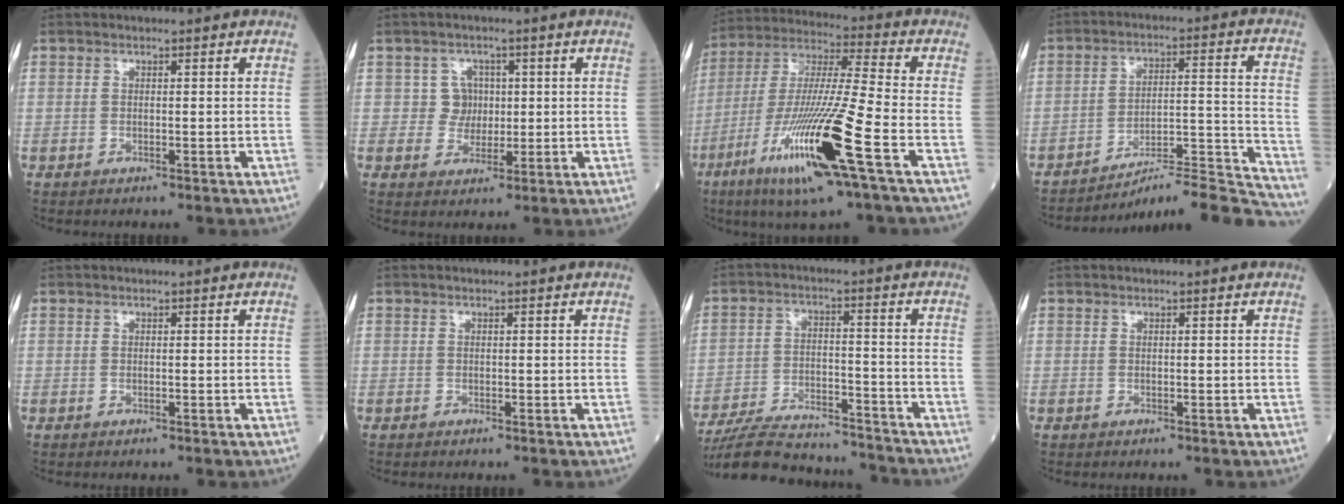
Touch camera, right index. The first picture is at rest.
{"total": 3.5, "force": [0.6, 3.5, 0.4], "torque": [0.004, 0.006, 0.007]}
{"total": 19.1, "force": [-8.3, -0.1, 17.2], "torque": [-0.363, -0.034, -0.158]}
{"total": 17.5, "force": [-17.2, -0.9, 3.4], "torque": [-0.026, 0.036, -0.249]}
{"total": 0.0}
{"total": 0.0}
{"total": 17.0, "force": [-16.1, 2.6, 4.8], "torque": [-0.100, 0.000, -0.248]}
{"total": 0.0}